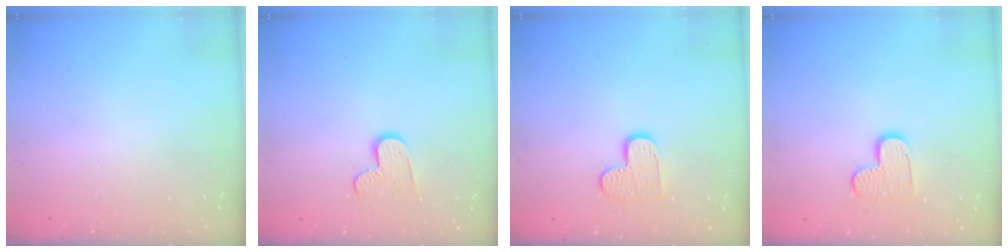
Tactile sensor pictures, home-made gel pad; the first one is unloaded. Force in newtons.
{"total": 8.4, "press": 8.3, "slide": 0.2}
{"total": 8.5, "press": 8.4, "slide": 0.4}
{"total": 8.5, "press": 8.4, "slide": 0.4}